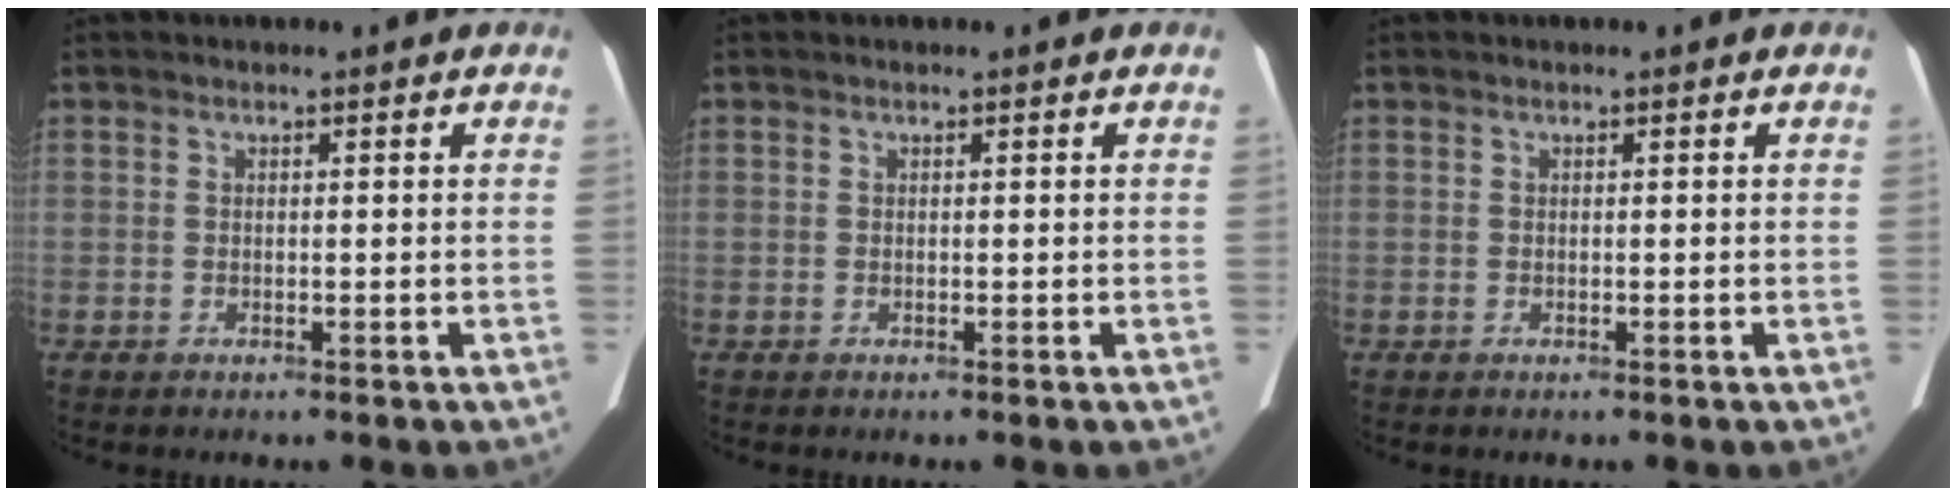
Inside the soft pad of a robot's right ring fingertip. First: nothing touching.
{"total": 0.0}
{"total": 0.0}